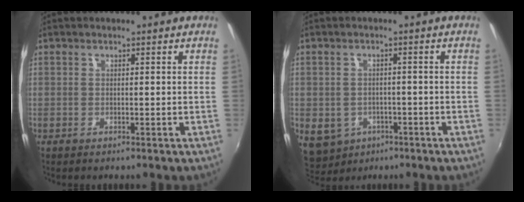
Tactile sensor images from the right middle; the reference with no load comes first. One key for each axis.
{"total": 6.6, "fx": -3.2, "fy": 5.4, "fz": 2.2, "tx": -0.058, "ty": -0.009, "tz": -0.035}